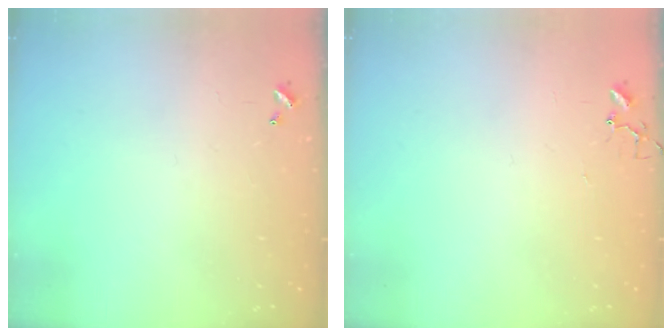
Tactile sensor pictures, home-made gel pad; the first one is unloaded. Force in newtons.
{"total": 4.1, "press": 4.1, "slide": 0.2}